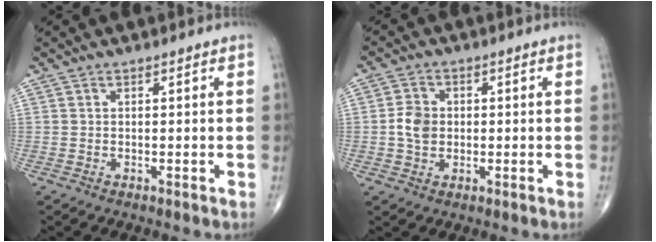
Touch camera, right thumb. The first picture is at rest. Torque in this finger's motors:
{"motor_torque": [-0.02, 0.01, 0.14, -0.12, 0.07]}